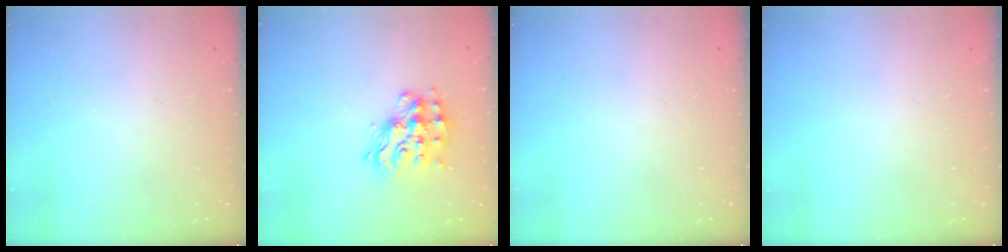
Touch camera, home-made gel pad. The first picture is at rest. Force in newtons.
{"total": 15.1, "press": 15.1, "slide": 0.9}
{"total": 0.0}
{"total": 0.0}